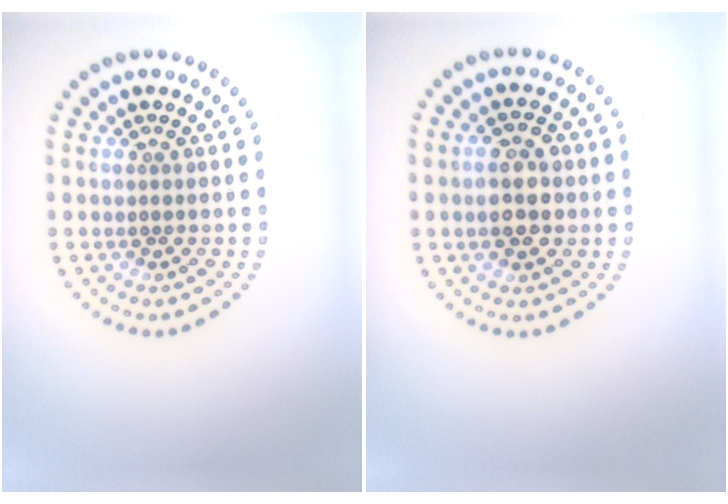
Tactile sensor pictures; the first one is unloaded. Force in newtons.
{"total": 3.8, "press": 3.8, "slide": 0.3}